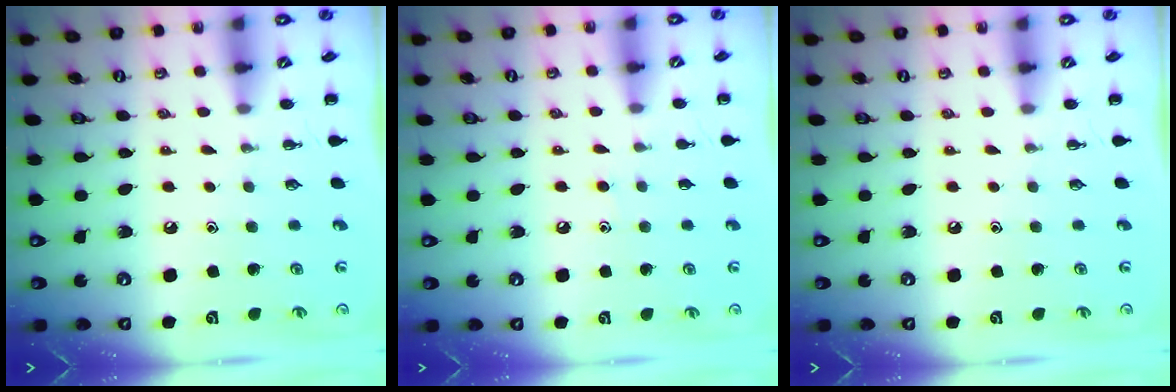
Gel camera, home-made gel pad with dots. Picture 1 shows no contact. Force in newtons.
{"total": 4.9, "press": 4.5, "slide": 1.8}
{"total": 0.0}